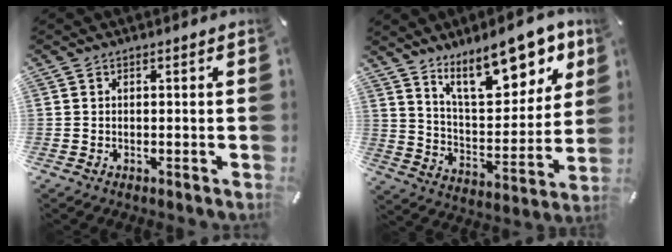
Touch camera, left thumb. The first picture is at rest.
{"total": 19.5, "force": [13.3, 8.0, 11.8], "torque": [-0.174, -0.079, 0.223]}